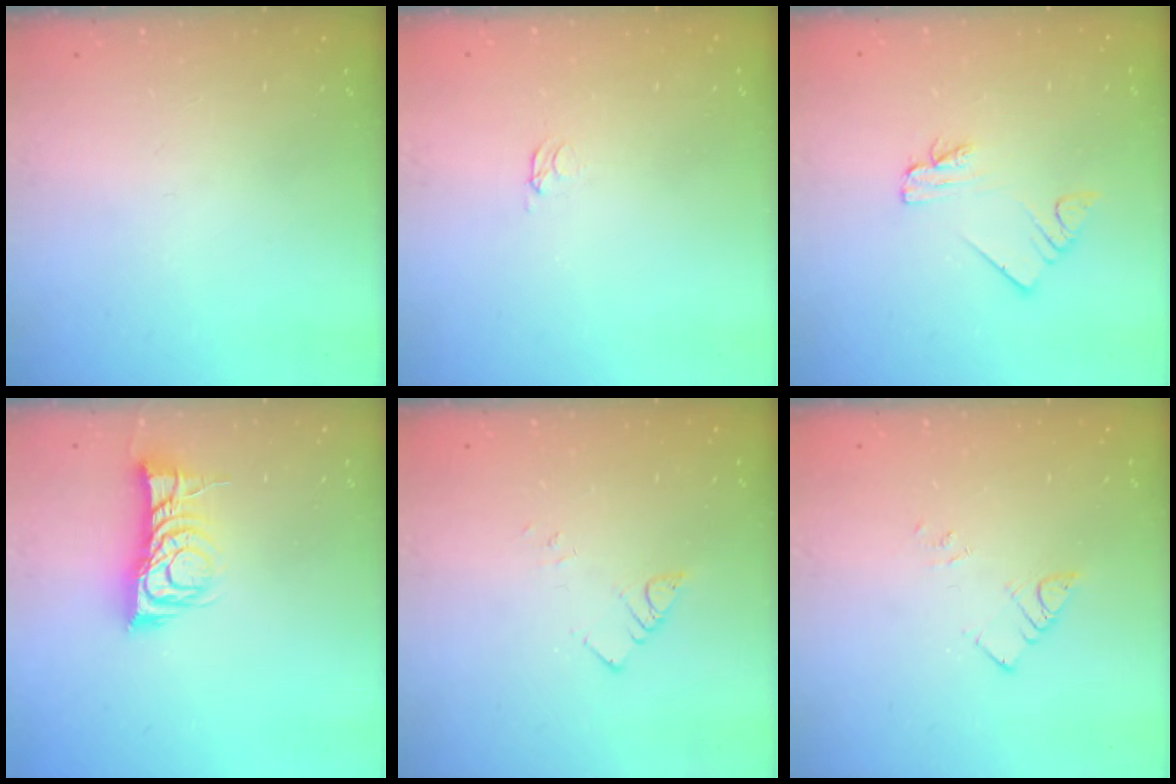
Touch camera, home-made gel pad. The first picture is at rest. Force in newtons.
{"total": 1.6, "press": 1.6, "slide": 0.4}
{"total": 2.0, "press": 2.0, "slide": 0.1}
{"total": 10.8, "press": 10.8, "slide": 0.8}
{"total": 2.5, "press": 2.5, "slide": 0.3}
{"total": 3.2, "press": 3.2, "slide": 0.4}